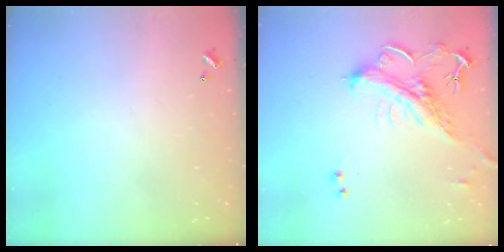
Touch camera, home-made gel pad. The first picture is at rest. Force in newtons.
{"total": 2.3, "press": 1.9, "slide": 1.3}